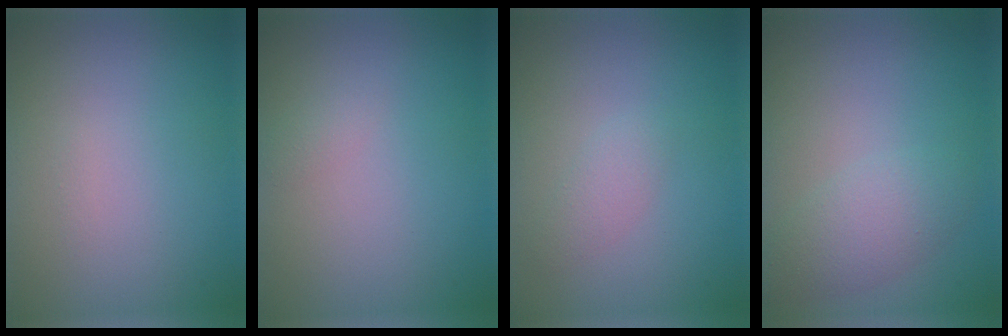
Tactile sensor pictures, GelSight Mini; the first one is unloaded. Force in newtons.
{"total": 0.6, "press": 0.6, "slide": 0.0}
{"total": 1.3, "press": 1.3, "slide": 0.0}
{"total": 2.9, "press": 2.9, "slide": 0.2}